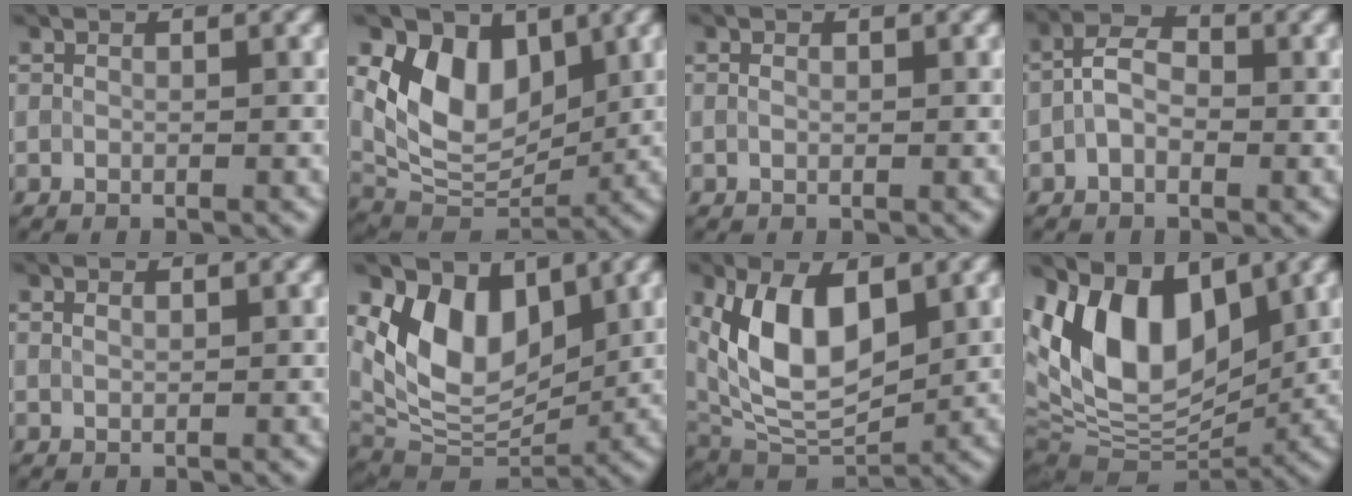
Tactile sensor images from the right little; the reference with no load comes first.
{"total": 7.8, "force": [2.8, 5.1, 5.1], "torque": [-0.091, -0.007, 0.048]}
{"total": 0.5, "force": [0.2, 0.3, 0.4], "torque": [-0.010, 0.001, -0.001]}
{"total": 2.9, "force": [-0.7, 1.8, 2.2], "torque": [-0.046, 0.013, -0.024]}
{"total": 0.7, "force": [0.5, 0.2, 0.4], "torque": [-0.013, 0.003, 0.011]}
{"total": 7.9, "force": [3.0, 4.8, 5.5], "torque": [-0.100, -0.009, 0.049]}
{"total": 9.4, "force": [2.1, 5.0, 7.7], "torque": [-0.155, 0.001, 0.035]}
{"total": 12.2, "force": [3.6, 7.1, 9.2], "torque": [-0.171, 0.014, 0.056]}